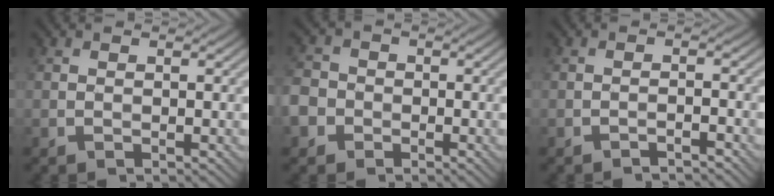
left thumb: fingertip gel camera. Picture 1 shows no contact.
{"total": 4.3, "force": [-2.0, 3.7, 1.1], "torque": [-0.033, -0.007, -0.056]}
{"total": 1.6, "force": [-1.5, 0.0, 0.6], "torque": [-0.007, 0.006, -0.030]}